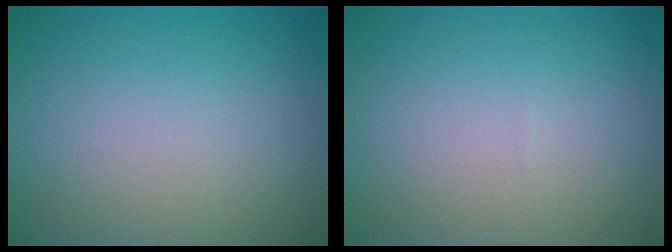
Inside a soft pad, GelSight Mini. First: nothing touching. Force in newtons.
{"total": 0.0}